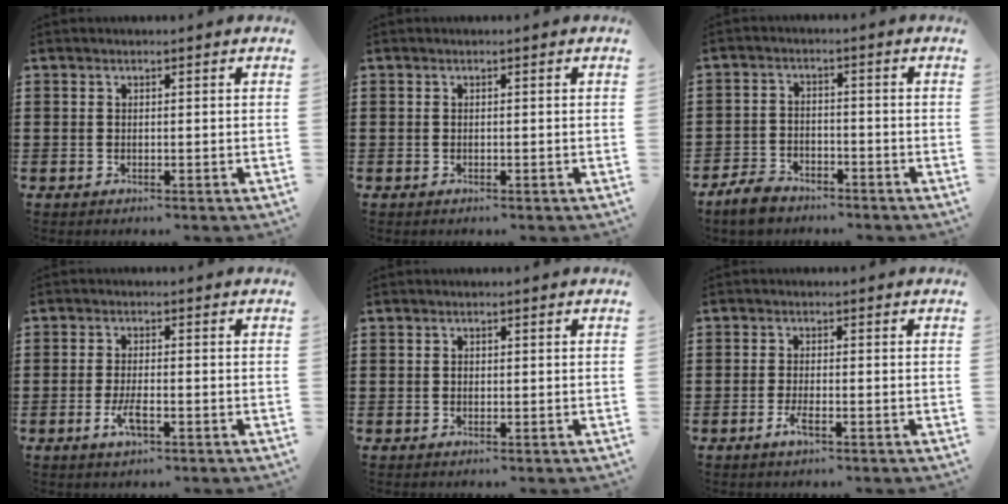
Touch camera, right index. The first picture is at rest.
{"total": 0.0}
{"total": 3.8, "force": [-3.5, 1.3, 0.7], "torque": [-0.023, 0.010, -0.072]}
{"total": 3.6, "force": [-1.5, 1.1, 3.1], "torque": [-0.065, -0.002, -0.030]}
{"total": 0.5, "force": [-0.1, 0.4, 0.3], "torque": [-0.008, 0.001, -0.001]}
{"total": 2.4, "force": [-1.2, 0.5, 2.0], "torque": [-0.047, -0.006, -0.026]}